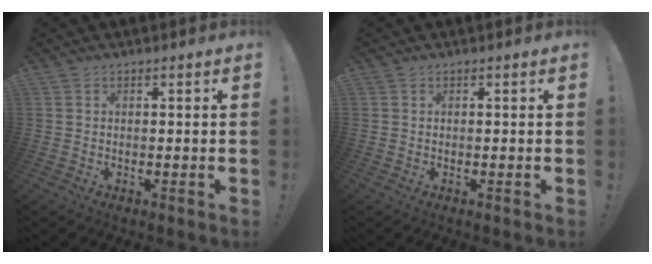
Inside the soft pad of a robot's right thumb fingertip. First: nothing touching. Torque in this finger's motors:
{"motor_torque": [0.00, 0.00, 0.08, -0.15, 0.00]}